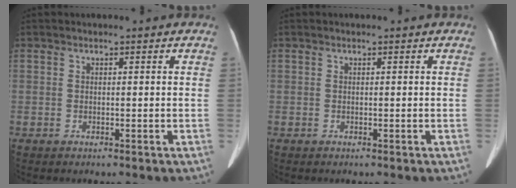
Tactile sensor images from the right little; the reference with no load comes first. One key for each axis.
{"total": 0.0}